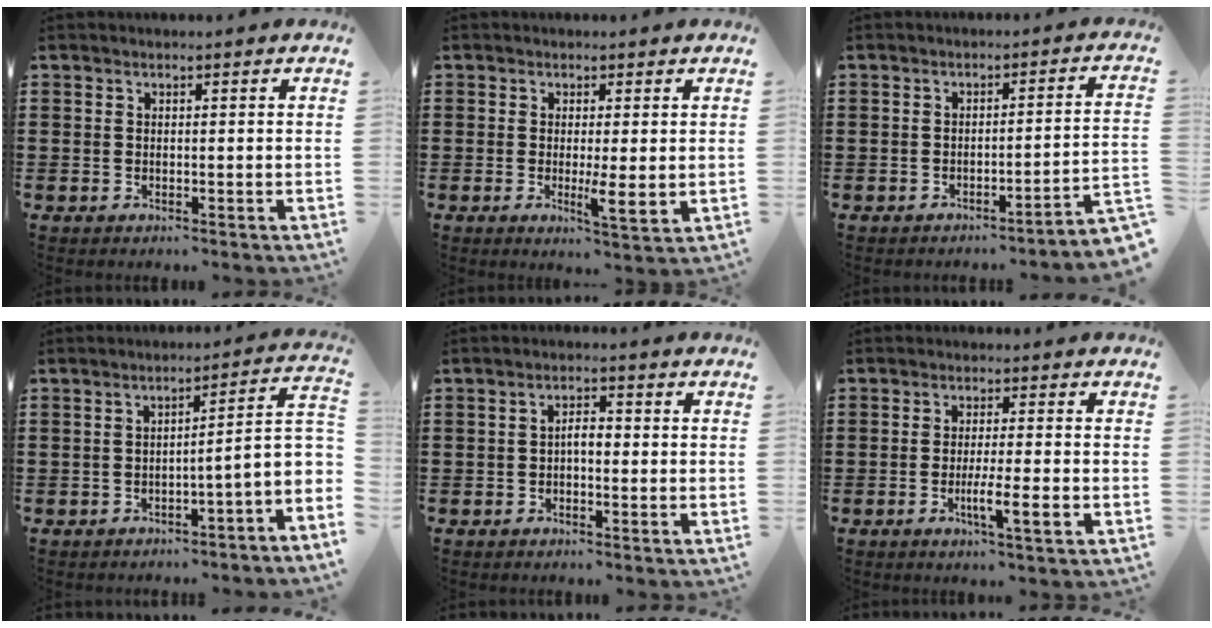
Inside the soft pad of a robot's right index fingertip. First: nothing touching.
{"total": 3.7, "force": [0.0, 0.7, 3.6], "torque": [-0.060, -0.004, -0.002]}
{"total": 2.5, "force": [-2.0, -0.4, 1.4], "torque": [-0.028, -0.006, -0.045]}
{"total": 5.4, "force": [-1.1, 0.9, 5.2], "torque": [-0.085, -0.025, -0.026]}
{"total": 2.6, "force": [-0.5, 1.0, 2.3], "torque": [-0.044, 0.003, -0.009]}
{"total": 5.5, "force": [-1.9, 0.4, 5.2], "torque": [-0.083, -0.010, -0.031]}